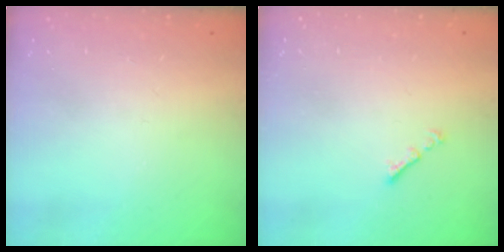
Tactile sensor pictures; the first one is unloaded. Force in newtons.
{"total": 1.3, "press": 1.2, "slide": 0.5}